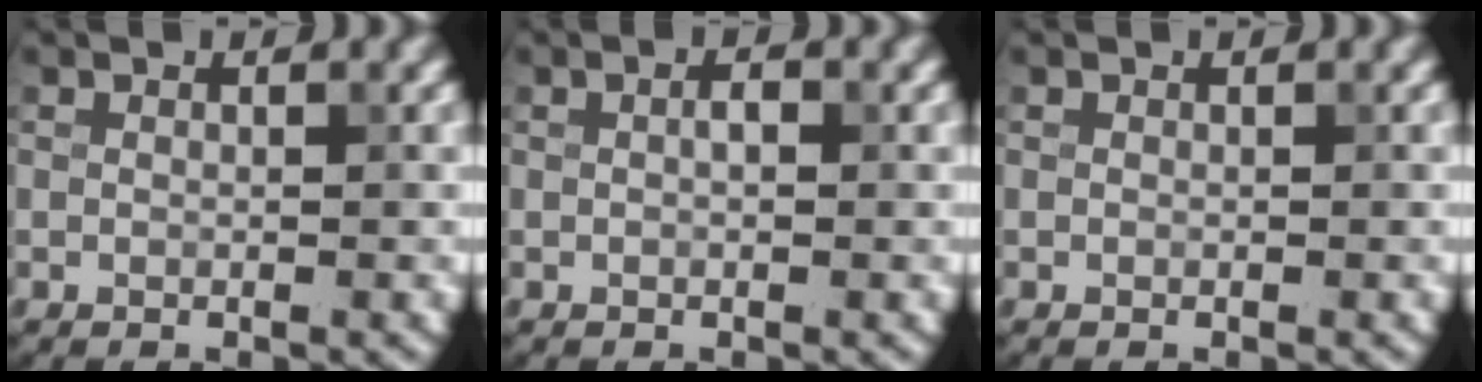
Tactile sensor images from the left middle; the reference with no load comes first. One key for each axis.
{"total": 1.1, "fx": 0.1, "fy": 0.5, "fz": 1.0, "tx": -0.017, "ty": 0.001, "tz": 0.002}
{"total": 0.0}